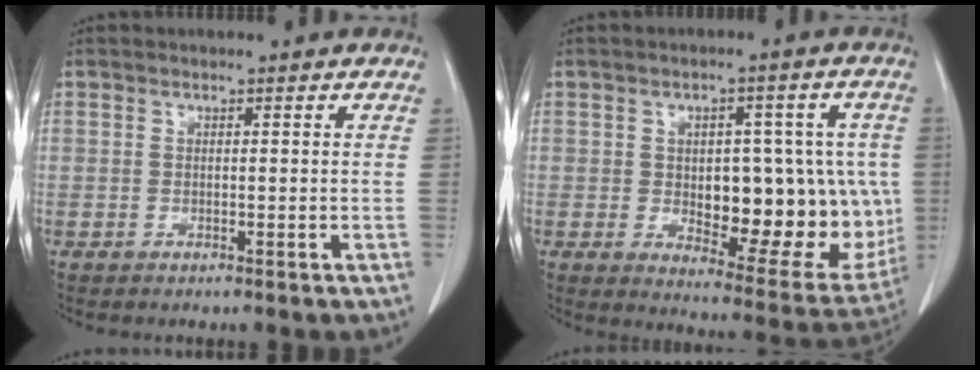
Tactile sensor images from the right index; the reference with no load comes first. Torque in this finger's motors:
{"motor_torque": [0.57, -0.04, 0.30, 0.04]}